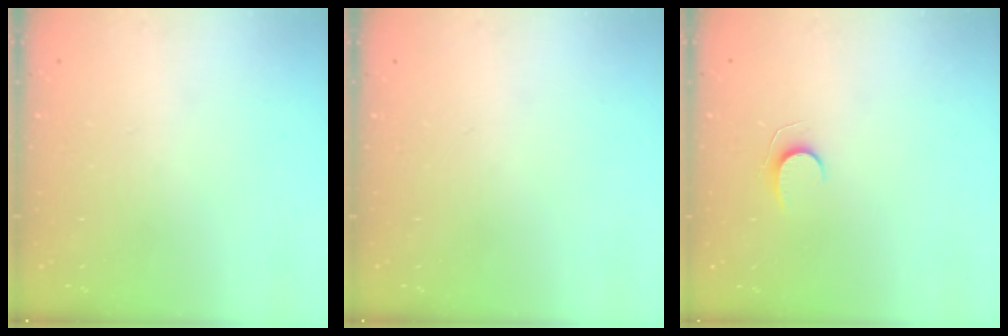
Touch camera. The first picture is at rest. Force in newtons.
{"total": 0.0}
{"total": 5.4, "press": 5.4, "slide": 0.5}